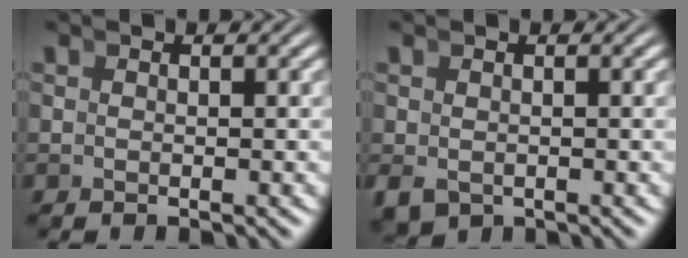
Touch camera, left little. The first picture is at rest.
{"total": 2.1, "force": [-1.3, 1.3, 1.0], "torque": [-0.023, -0.022, -0.007]}